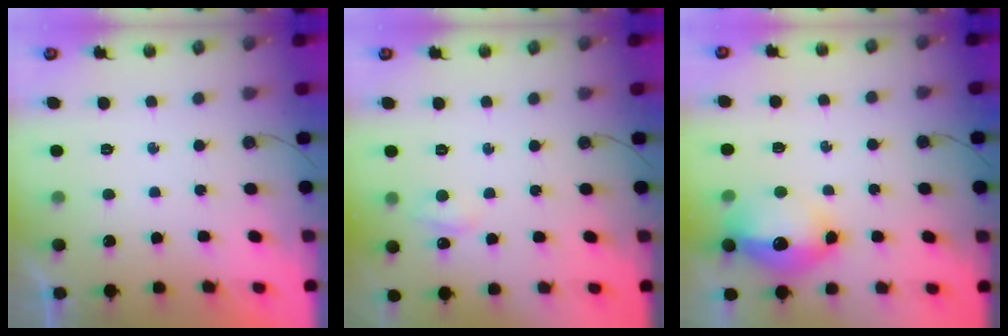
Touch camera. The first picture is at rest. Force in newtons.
{"total": 4.7, "press": 4.6, "slide": 0.9}
{"total": 13.4, "press": 13.3, "slide": 1.5}